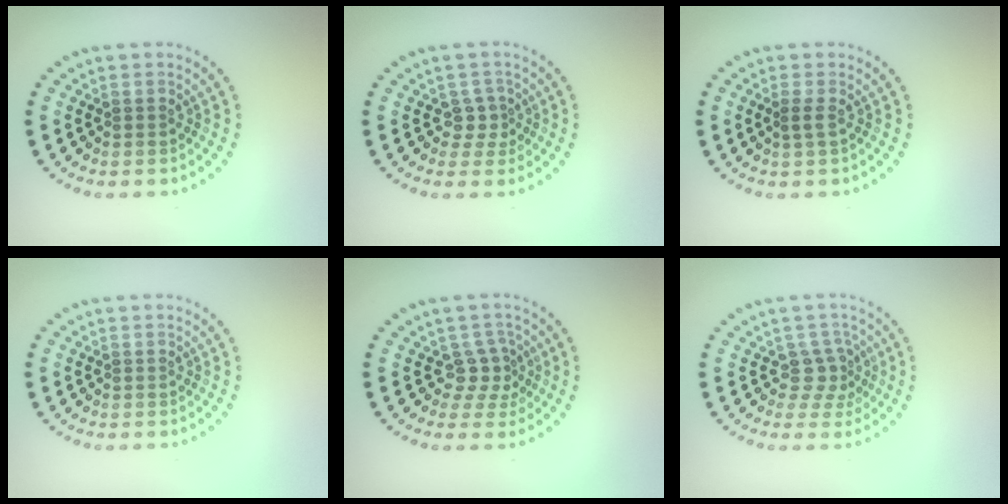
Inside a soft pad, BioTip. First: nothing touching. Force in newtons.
{"total": 1.7, "press": 1.1, "slide": 1.3}
{"total": 0.8, "press": 0.7, "slide": 0.3}
{"total": 0.0}
{"total": 2.2, "press": 1.5, "slide": 1.7}
{"total": 2.3, "press": 1.6, "slide": 1.6}